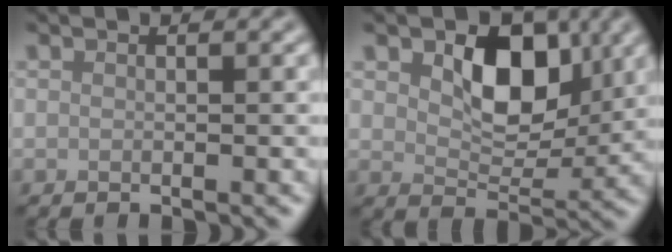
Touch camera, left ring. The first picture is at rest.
{"total": 6.5, "force": [2.1, 4.1, 4.6], "torque": [-0.073, -0.008, 0.030]}